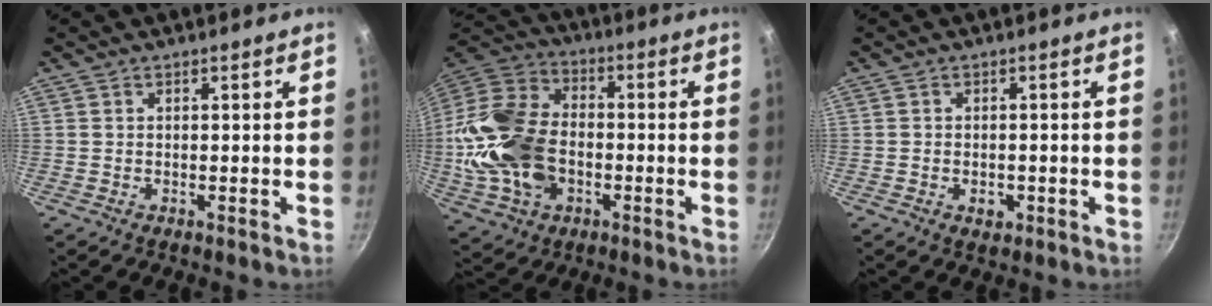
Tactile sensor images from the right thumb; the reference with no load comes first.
{"total": 20.3, "force": [-3.2, 14.1, 14.3], "torque": [-0.276, 0.033, -0.063]}
{"total": 2.6, "force": [-0.9, 1.8, 1.7], "torque": [-0.020, 0.005, -0.010]}